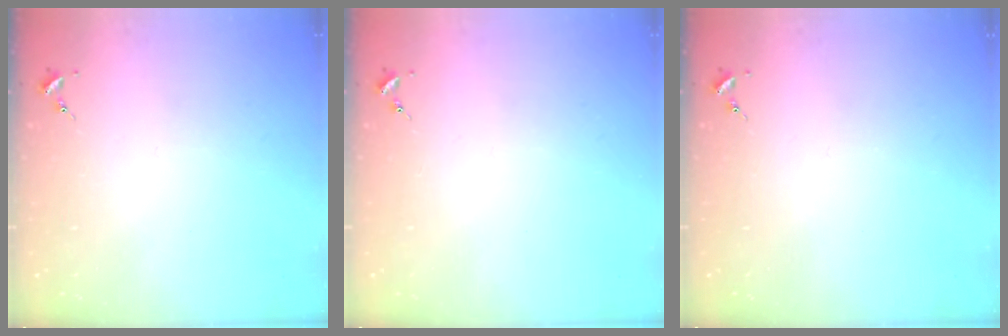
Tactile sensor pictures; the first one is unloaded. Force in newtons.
{"total": 0.0}
{"total": 0.0}